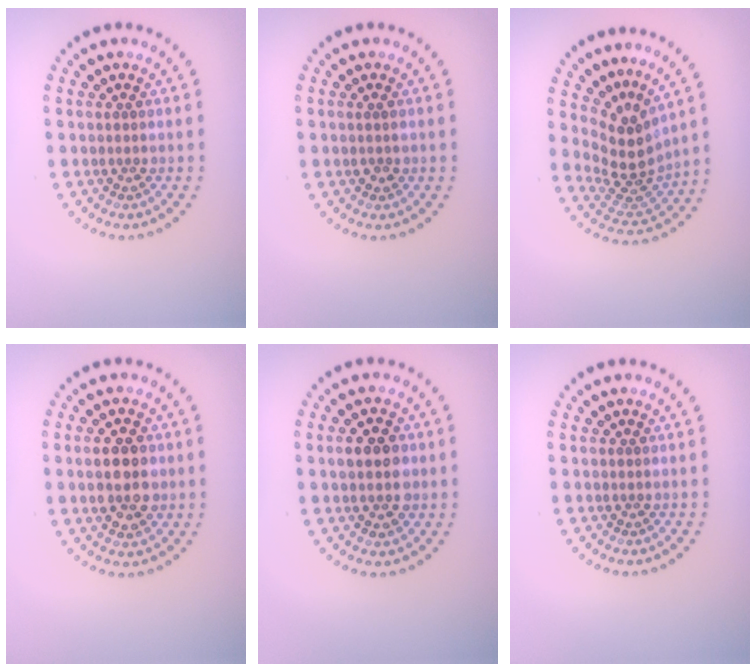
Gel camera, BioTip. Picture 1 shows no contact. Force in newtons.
{"total": 0.9, "press": 0.9, "slide": 0.2}
{"total": 4.0, "press": 2.8, "slide": 2.9}
{"total": 4.0, "press": 4.0, "slide": 0.2}
{"total": 4.0, "press": 4.0, "slide": 0.2}
{"total": 0.0}